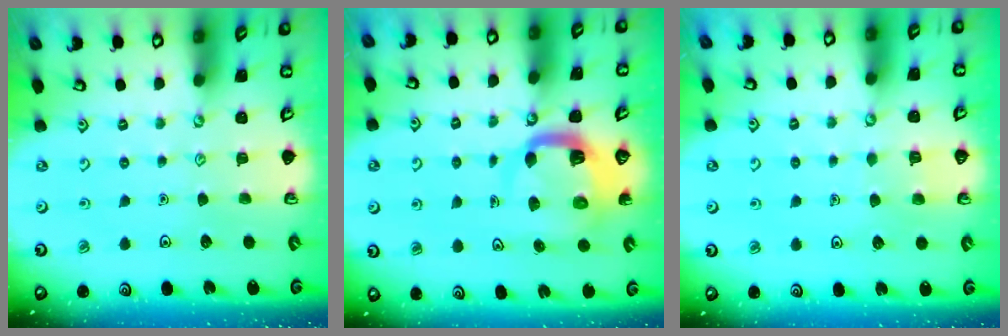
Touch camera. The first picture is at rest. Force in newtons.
{"total": 6.4, "press": 6.4, "slide": 0.9}
{"total": 3.9, "press": 3.8, "slide": 0.3}